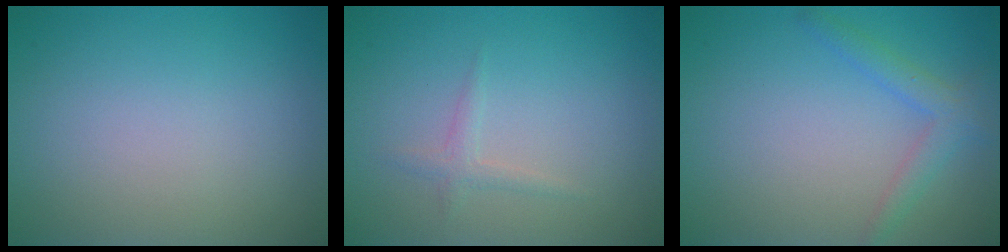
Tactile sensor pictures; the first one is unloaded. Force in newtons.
{"total": 1.1, "press": 1.0, "slide": 0.1}
{"total": 2.2, "press": 2.2, "slide": 0.0}